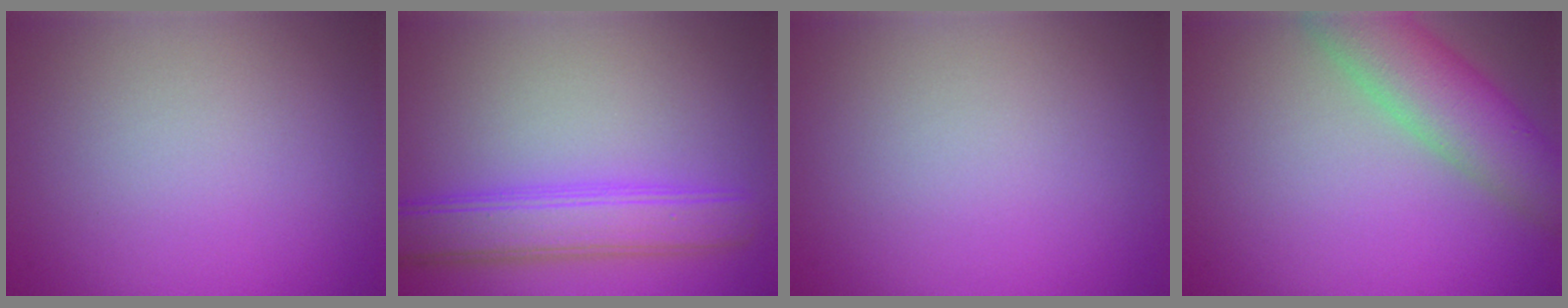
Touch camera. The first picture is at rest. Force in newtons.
{"total": 5.2, "press": 5.2, "slide": 0.1}
{"total": 0.0}
{"total": 7.0, "press": 7.0, "slide": 0.2}